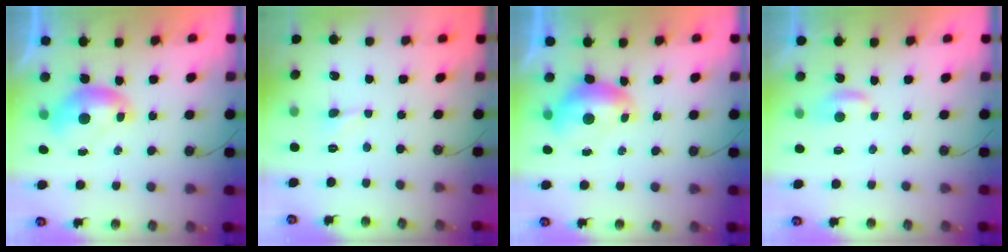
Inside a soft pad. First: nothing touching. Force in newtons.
{"total": 0.0}
{"total": 1.0, "press": 0.7, "slide": 0.7}
{"total": 2.3, "press": 2.3, "slide": 0.4}